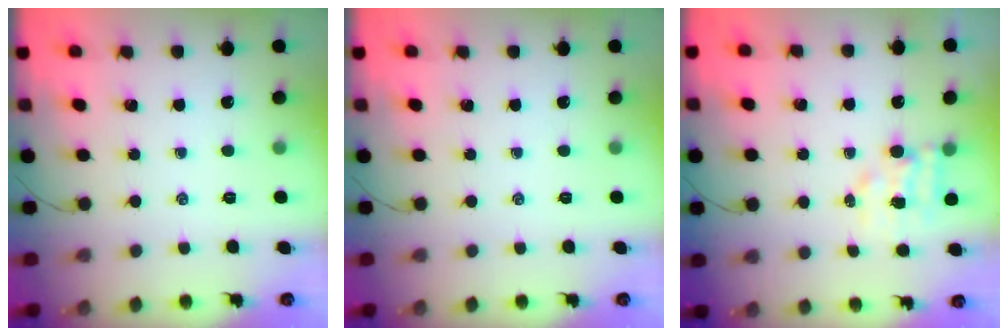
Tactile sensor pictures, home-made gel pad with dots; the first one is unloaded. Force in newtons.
{"total": 0.0}
{"total": 4.7, "press": 4.7, "slide": 0.5}